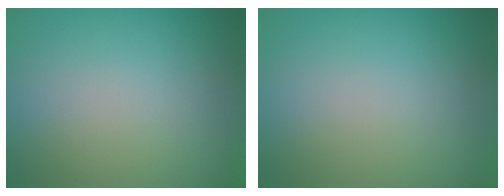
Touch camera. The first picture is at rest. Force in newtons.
{"total": 0.0}